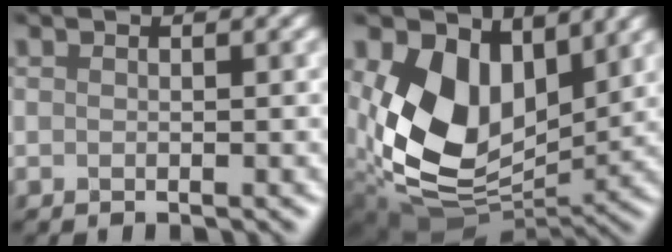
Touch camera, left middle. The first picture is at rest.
{"total": 9.6, "force": [3.0, 6.6, 6.3], "torque": [-0.145, -0.023, 0.061]}